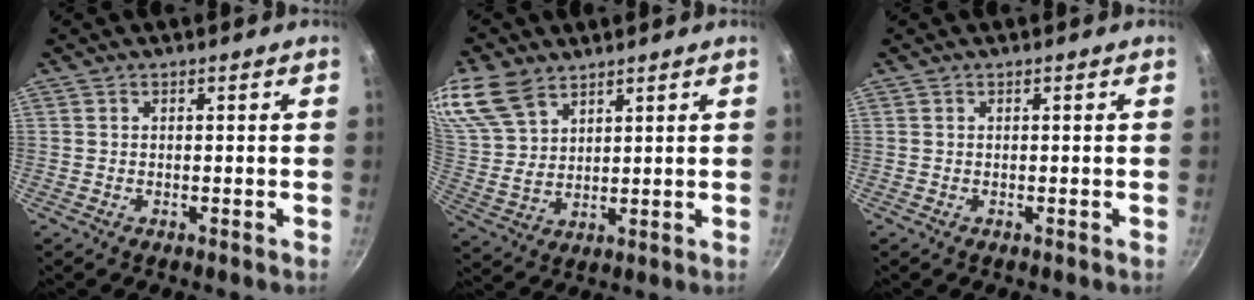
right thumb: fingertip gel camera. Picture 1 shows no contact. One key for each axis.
{"total": 13.3, "fx": 8.7, "fy": 7.7, "fz": 6.4, "tx": -0.135, "ty": -0.004, "tz": 0.186}
{"total": 0.0}